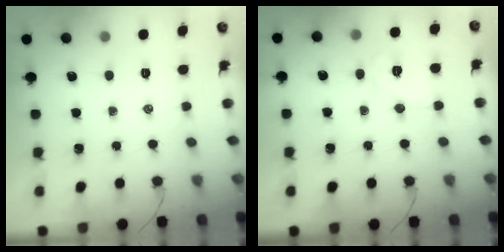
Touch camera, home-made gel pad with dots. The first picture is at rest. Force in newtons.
{"total": 6.8, "press": 6.7, "slide": 1.0}